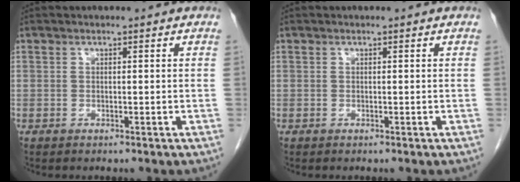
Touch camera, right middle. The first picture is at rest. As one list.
[{"total": 0.0}]